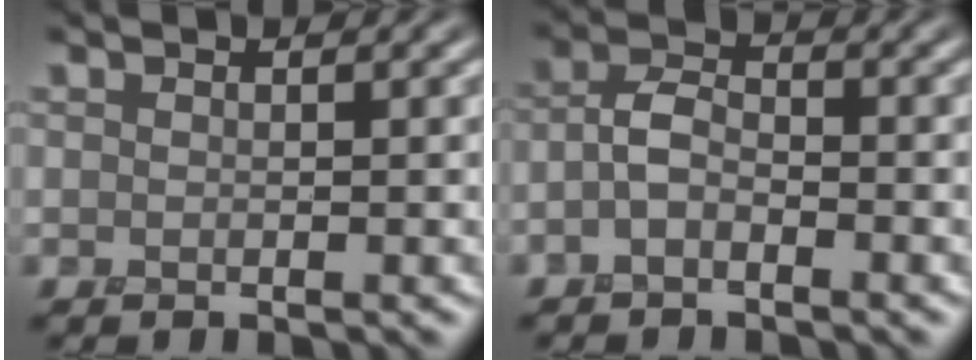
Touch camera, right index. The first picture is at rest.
{"total": 2.3, "force": [-1.4, 1.2, 1.3], "torque": [-0.025, 0.006, -0.035]}